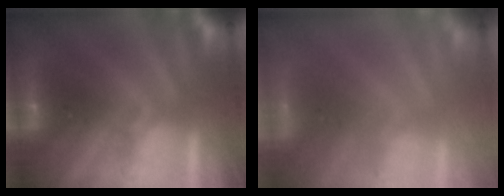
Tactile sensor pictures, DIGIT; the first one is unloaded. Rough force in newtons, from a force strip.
{"total": 8.6}